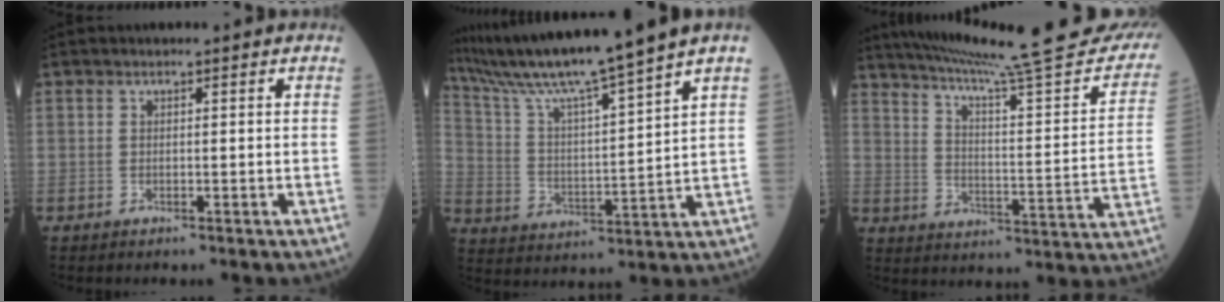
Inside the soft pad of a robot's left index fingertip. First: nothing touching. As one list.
[{"total": 15.0, "force": [12.6, -2.9, 7.7], "torque": [-0.140, -0.008, 0.222]}, {"total": 28.6, "force": [25.0, 1.5, 13.7], "torque": [-0.209, -0.073, 0.323]}]